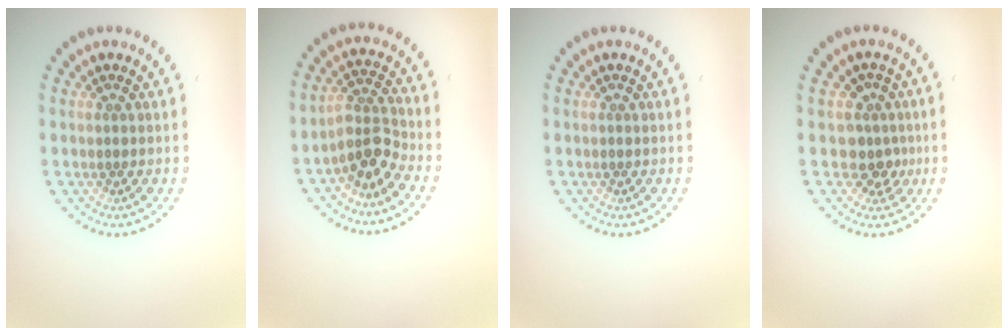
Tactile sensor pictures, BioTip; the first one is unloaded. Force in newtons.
{"total": 3.0, "press": 2.3, "slide": 2.0}
{"total": 0.0}
{"total": 2.5, "press": 1.9, "slide": 1.7}